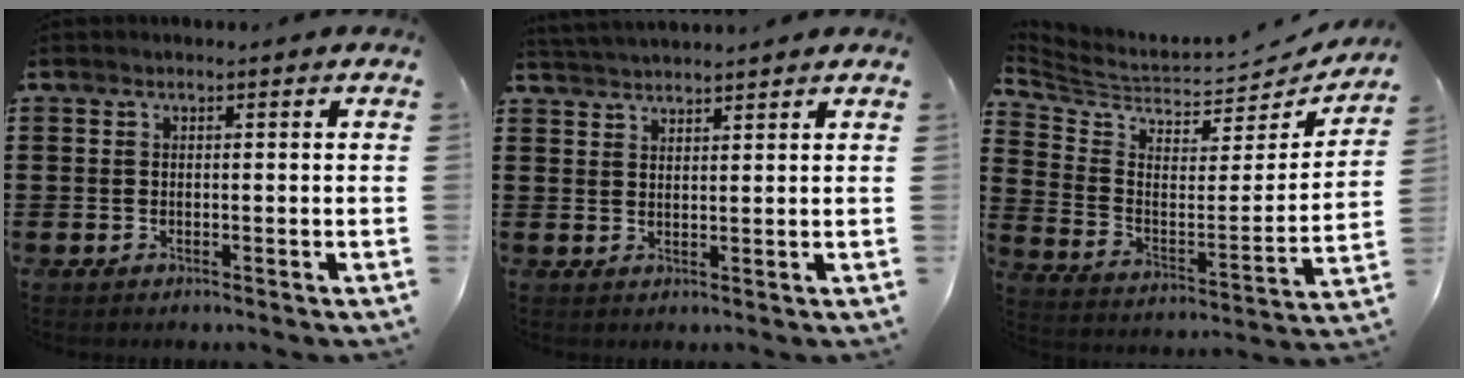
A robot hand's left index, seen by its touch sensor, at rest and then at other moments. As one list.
[{"total": 2.3, "force": [2.3, -0.4, -0.1], "torque": [-0.005, -0.006, 0.045]}, {"total": 4.2, "force": [3.6, 1.8, 1.1], "torque": [-0.051, -0.045, 0.059]}]